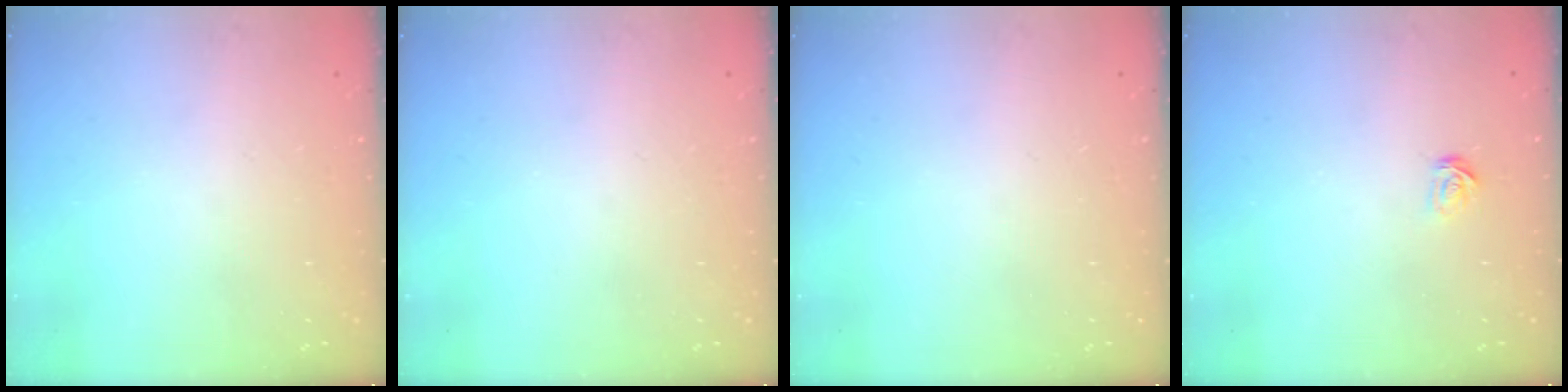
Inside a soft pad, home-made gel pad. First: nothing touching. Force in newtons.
{"total": 0.0}
{"total": 0.0}
{"total": 2.4, "press": 2.4, "slide": 0.2}